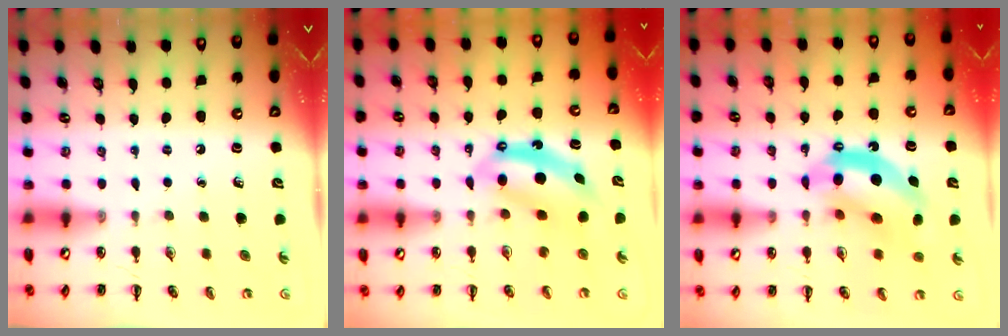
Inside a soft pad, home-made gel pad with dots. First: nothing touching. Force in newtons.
{"total": 6.7, "press": 6.6, "slide": 1.2}
{"total": 12.2, "press": 11.7, "slide": 3.3}